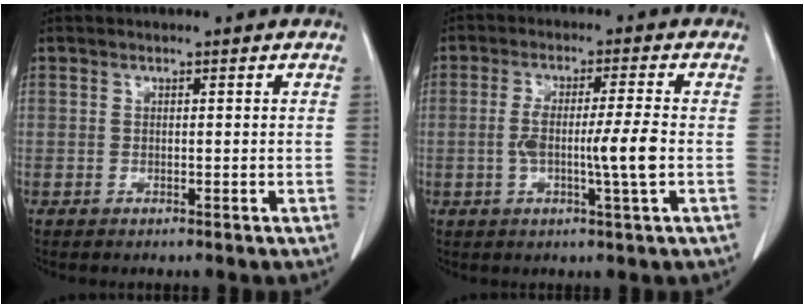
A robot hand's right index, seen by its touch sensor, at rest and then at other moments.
{"total": 7.2, "force": [-1.2, -0.4, 7.1], "torque": [-0.132, -0.002, -0.020]}